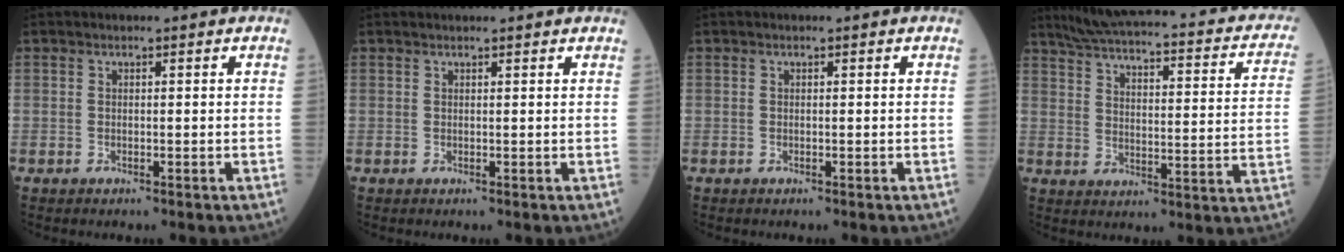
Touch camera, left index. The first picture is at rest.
{"total": 3.3, "force": [3.2, 0.3, 1.0], "torque": [-0.013, 0.024, 0.036]}
{"total": 0.0}
{"total": 22.1, "force": [16.8, 5.4, 13.2], "torque": [-0.185, 0.004, 0.197]}